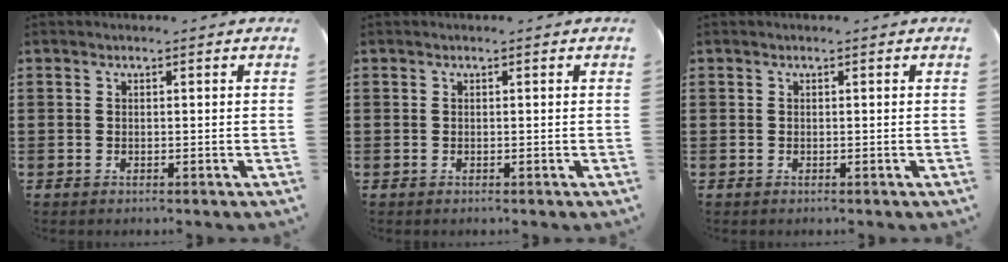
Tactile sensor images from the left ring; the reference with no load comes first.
{"total": 0.0}
{"total": 0.0}